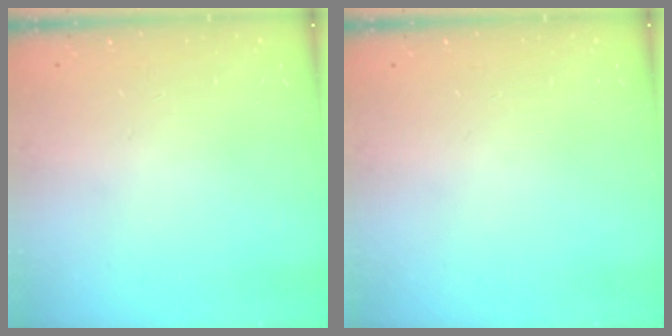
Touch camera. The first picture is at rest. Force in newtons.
{"total": 0.0}